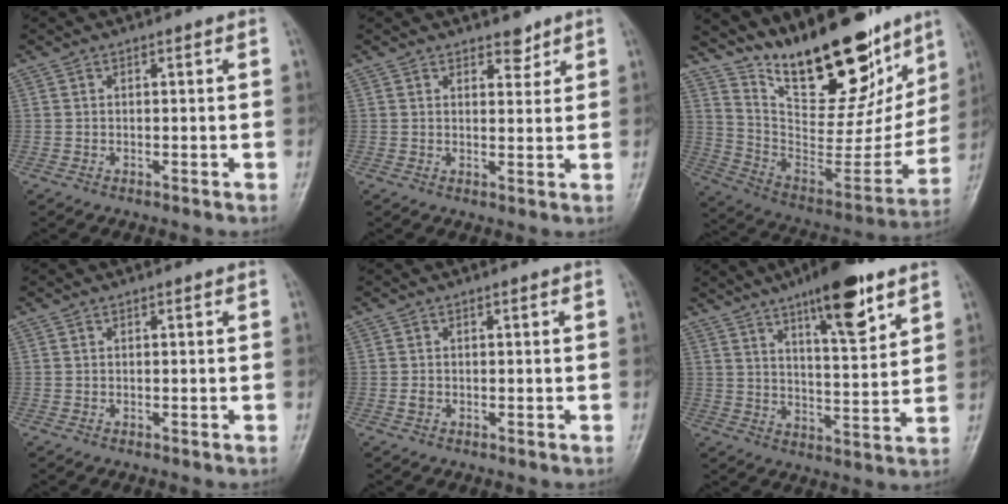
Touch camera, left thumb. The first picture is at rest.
{"total": 3.1, "force": [2.4, 1.6, 1.1], "torque": [0.002, -0.016, 0.036]}
{"total": 27.4, "force": [19.5, 10.6, 16.0], "torque": [-0.201, -0.098, 0.327]}
{"total": 0.0}
{"total": 1.0, "force": [0.0, 0.7, 0.7], "torque": [-0.009, 0.001, 0.001]}
{"total": 12.7, "force": [7.8, 3.6, 9.3], "torque": [-0.120, -0.043, 0.120]}